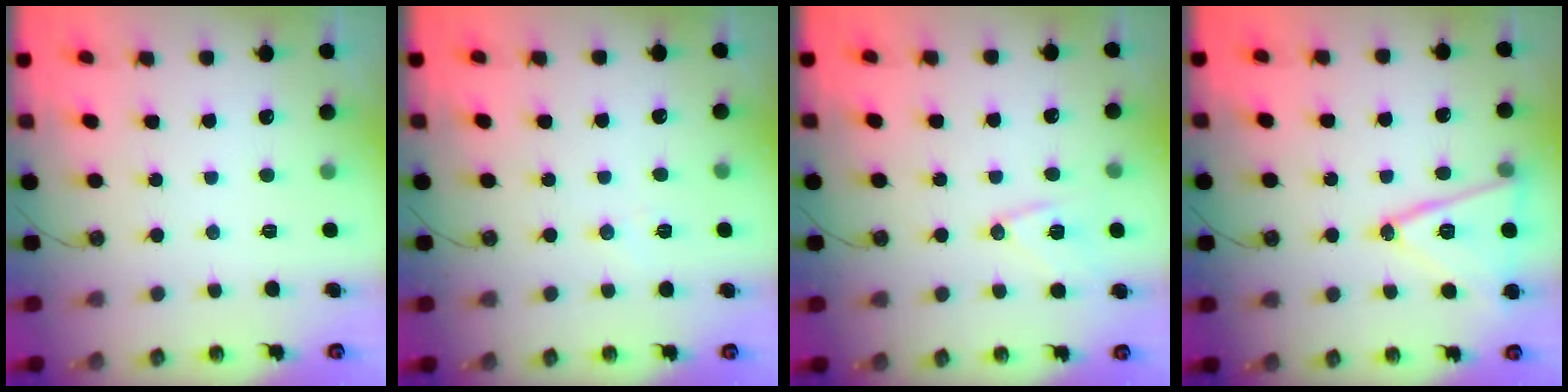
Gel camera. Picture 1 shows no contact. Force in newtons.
{"total": 4.6, "press": 4.5, "slide": 1.1}
{"total": 10.8, "press": 10.8, "slide": 0.8}
{"total": 14.6, "press": 14.2, "slide": 3.3}